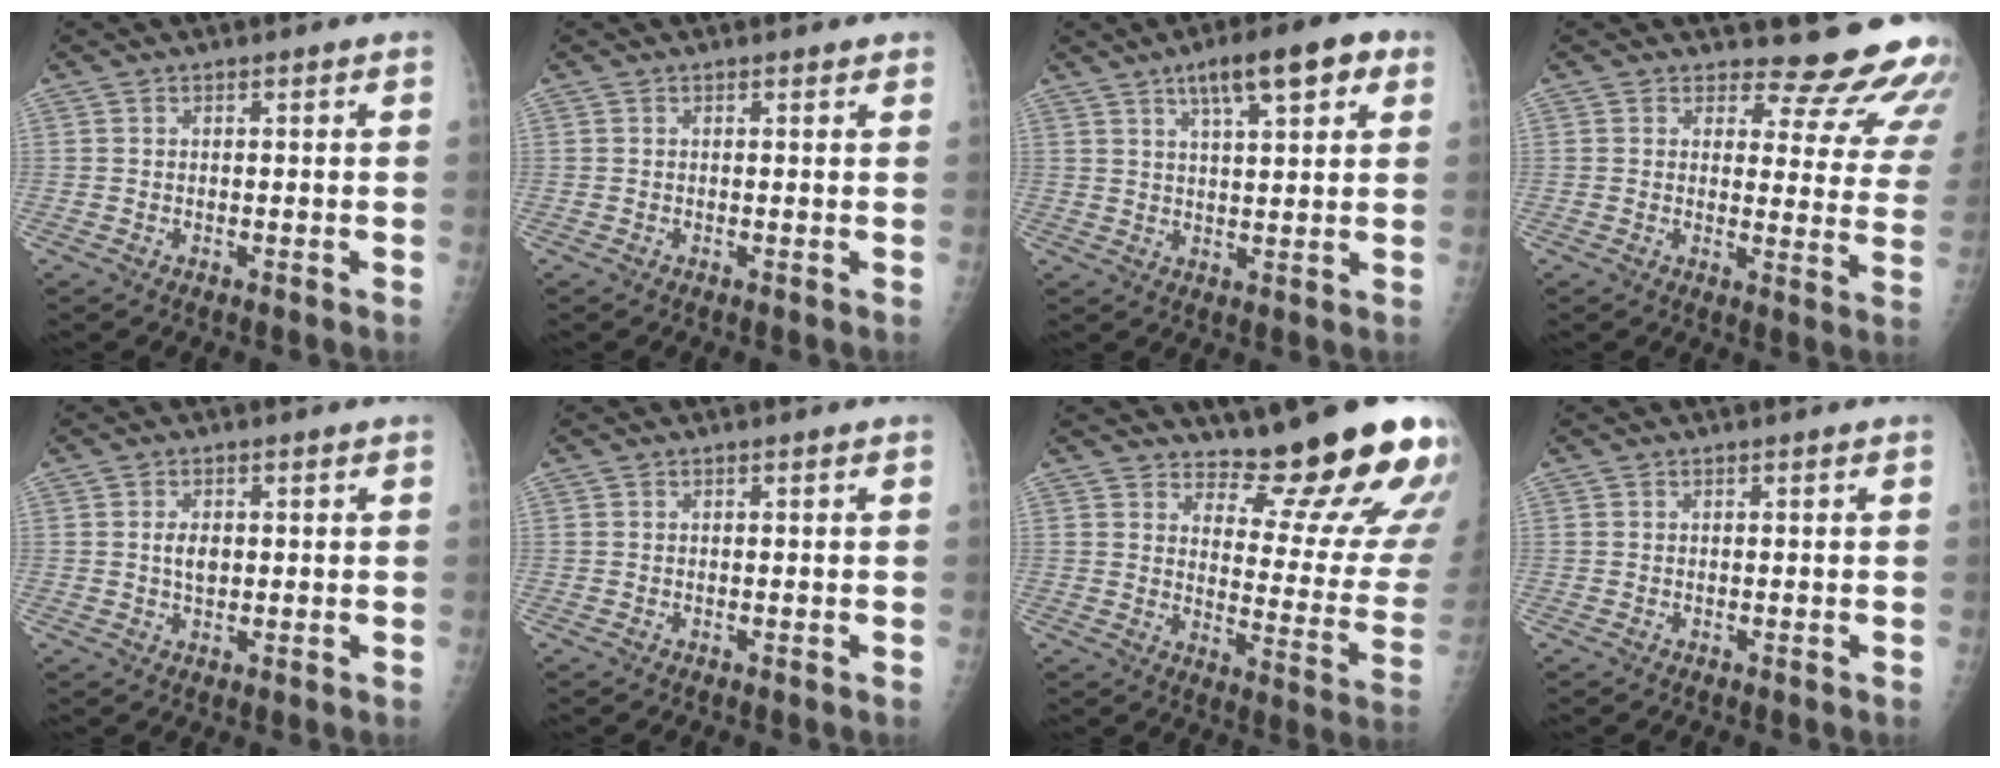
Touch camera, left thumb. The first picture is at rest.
{"total": 0.8, "force": [0.6, 0.4, 0.3], "torque": [-0.003, -0.003, 0.005]}
{"total": 11.1, "force": [5.7, 3.5, 8.8], "torque": [-0.113, -0.005, 0.082]}
{"total": 15.1, "force": [14.3, 4.3, 2.1], "torque": [0.025, -0.144, 0.143]}
{"total": 3.0, "force": [0.5, 1.9, 2.3], "torque": [-0.033, -0.002, 0.010]}
{"total": 0.0}
{"total": 15.6, "force": [14.0, 2.0, 6.6], "torque": [-0.054, -0.159, 0.178]}
{"total": 0.0}